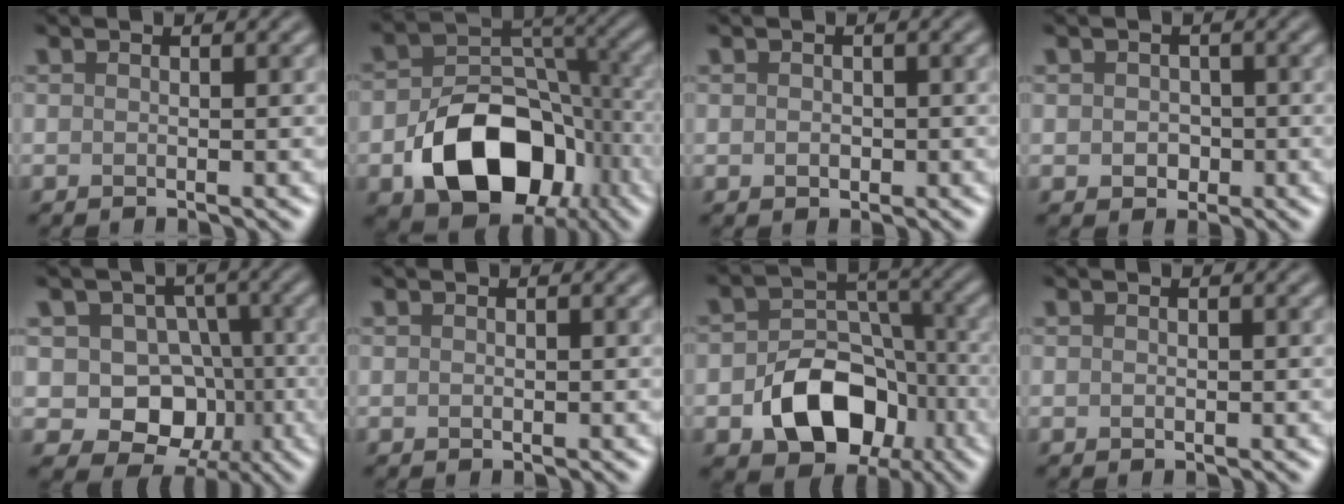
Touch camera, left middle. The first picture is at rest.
{"total": 10.9, "force": [-4.4, 7.3, 6.9], "torque": [-0.115, -0.003, -0.069]}
{"total": 0.8, "force": [0.0, 0.7, 0.4], "torque": [-0.004, 0.000, -0.003]}
{"total": 1.7, "force": [-0.1, 1.5, 0.8], "torque": [-0.006, -0.002, -0.006]}
{"total": 7.7, "force": [-0.6, 6.6, 3.9], "torque": [-0.030, 0.003, -0.032]}
{"total": 0.0}
{"total": 8.4, "force": [-3.3, 5.9, 5.0], "torque": [-0.076, -0.006, -0.051]}
{"total": 0.0}